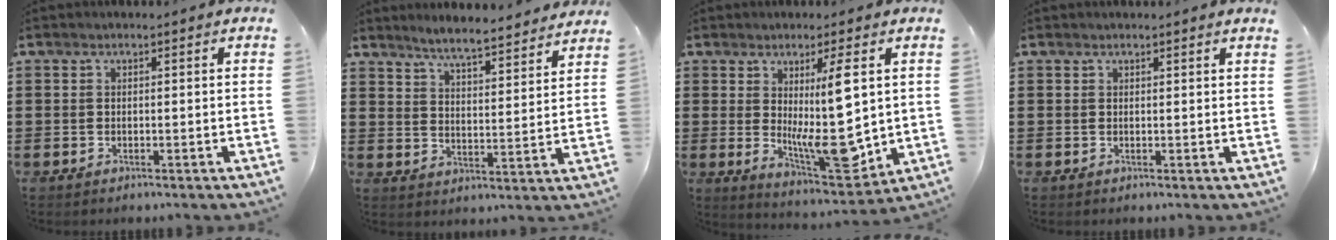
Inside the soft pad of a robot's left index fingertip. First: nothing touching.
{"total": 4.8, "force": [4.6, -0.4, 1.0], "torque": [-0.042, -0.034, 0.077]}
{"total": 10.6, "force": [1.2, 2.8, 10.1], "torque": [-0.177, -0.026, 0.015]}
{"total": 0.7, "force": [0.7, -0.1, 0.1], "torque": [-0.003, -0.003, 0.013]}